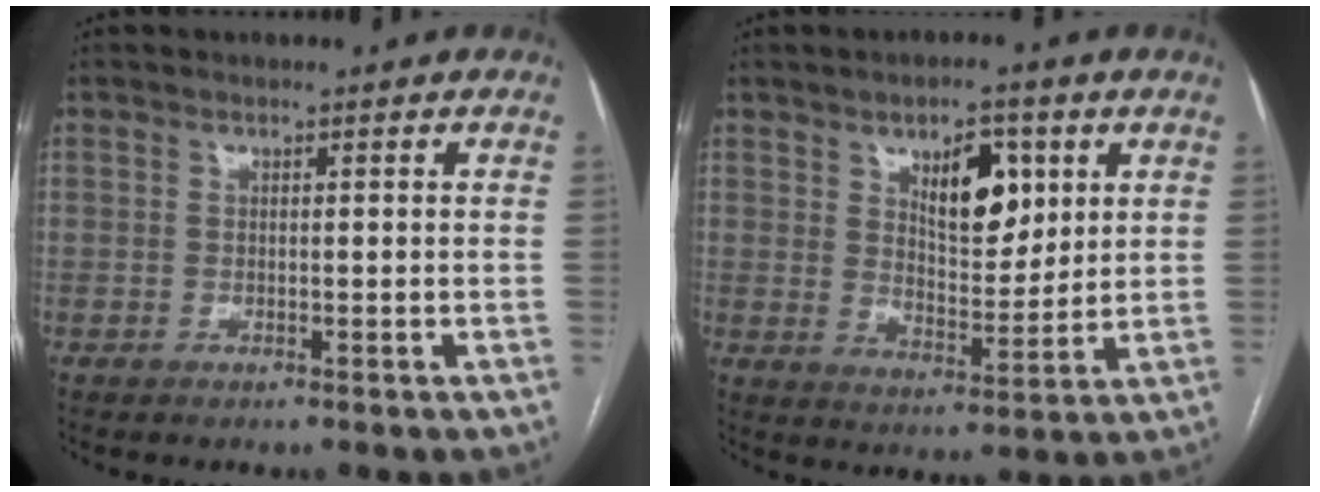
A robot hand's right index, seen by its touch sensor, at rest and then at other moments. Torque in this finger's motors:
{"motor_torque": [0.74, 0.66, 0.20, 0.10]}